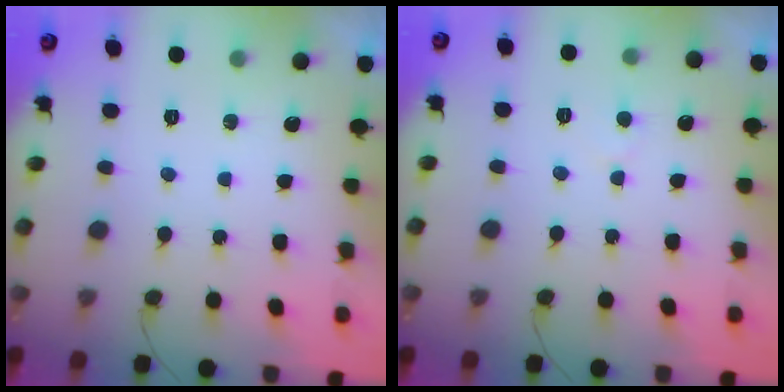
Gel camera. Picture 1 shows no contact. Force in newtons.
{"total": 3.0, "press": 3.0, "slide": 0.2}